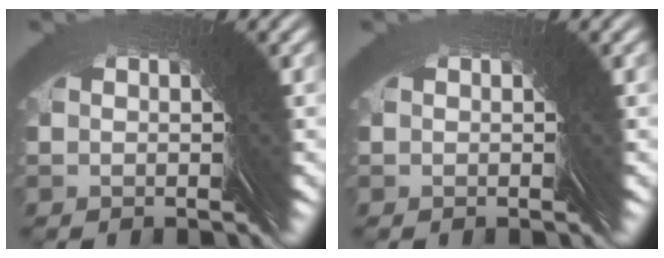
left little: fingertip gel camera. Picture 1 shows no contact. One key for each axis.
{"total": 0.0}